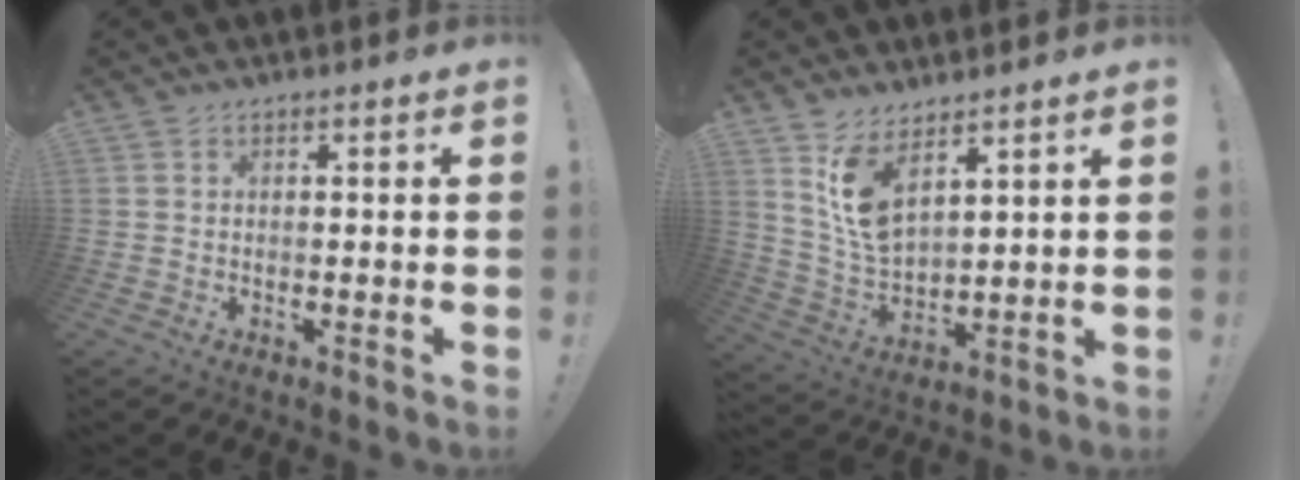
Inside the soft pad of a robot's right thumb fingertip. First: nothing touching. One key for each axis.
{"total": 10.3, "fx": 7.4, "fy": 4.5, "fz": 5.6, "tx": -0.113, "ty": -0.046, "tz": 0.144}